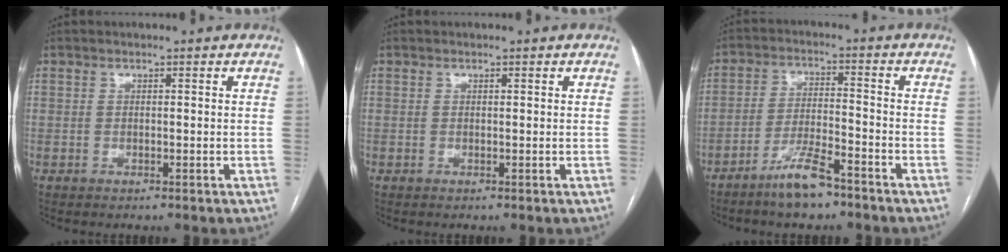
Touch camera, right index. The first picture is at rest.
{"total": 0.0}
{"total": 7.1, "force": [-5.4, 1.0, 4.5], "torque": [-0.092, -0.007, -0.101]}